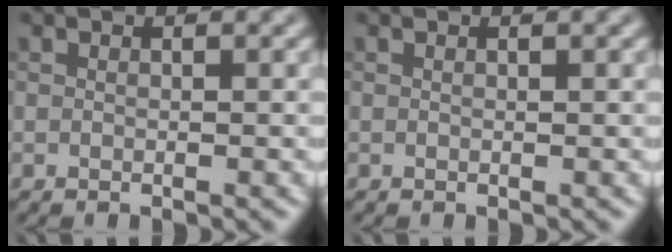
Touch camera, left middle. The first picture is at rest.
{"total": 0.0}